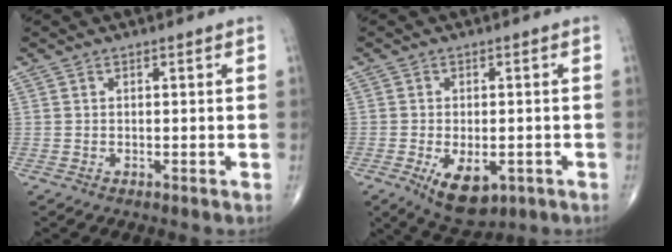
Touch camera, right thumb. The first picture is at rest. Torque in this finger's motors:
{"motor_torque": [0.18, 0.07, 0.42, 0.24, 0.01]}